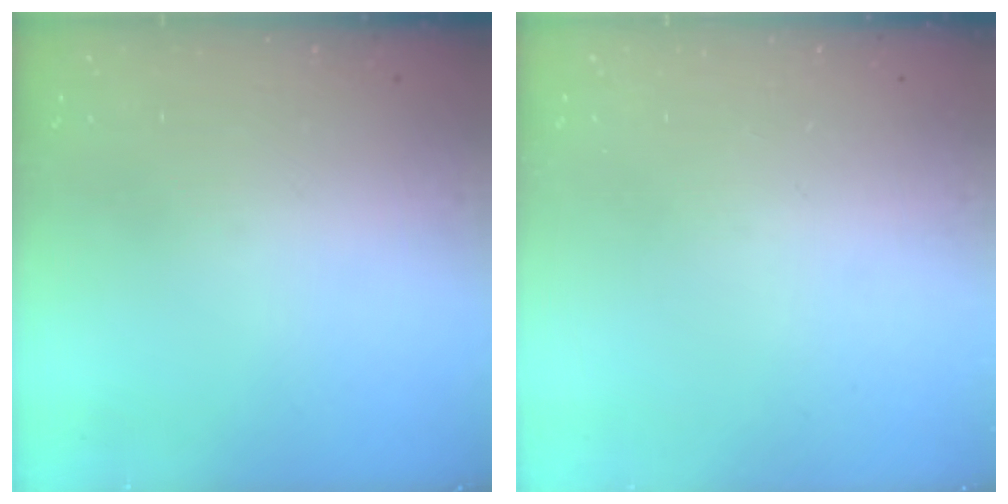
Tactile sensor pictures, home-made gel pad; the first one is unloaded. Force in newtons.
{"total": 0.0}